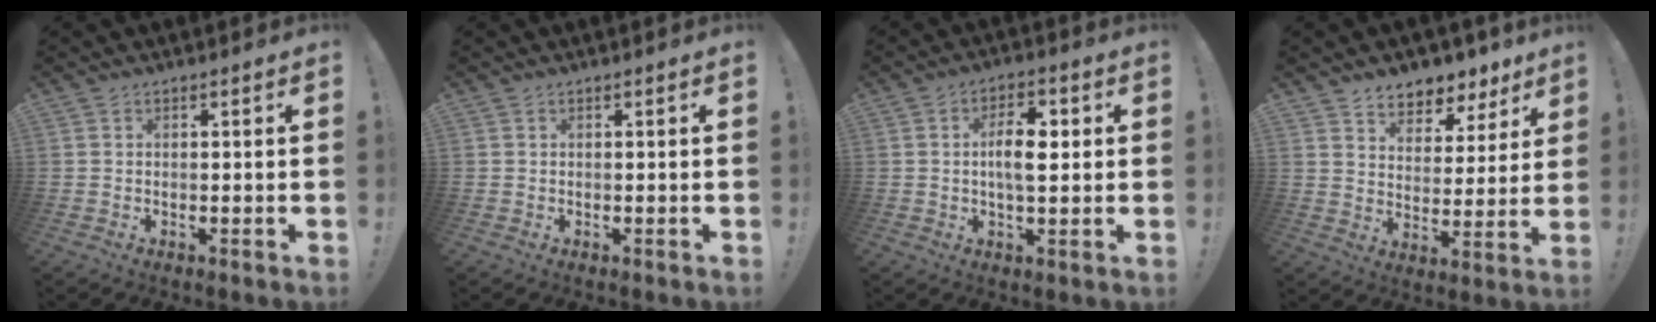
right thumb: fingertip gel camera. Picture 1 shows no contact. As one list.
[{"total": 0.0}, {"total": 8.5, "force": [0.6, 4.1, 7.4], "torque": [-0.118, 0.003, 0.004]}, {"total": 7.4, "force": [5.8, 4.4, 1.3], "torque": [-0.004, -0.056, 0.108]}]